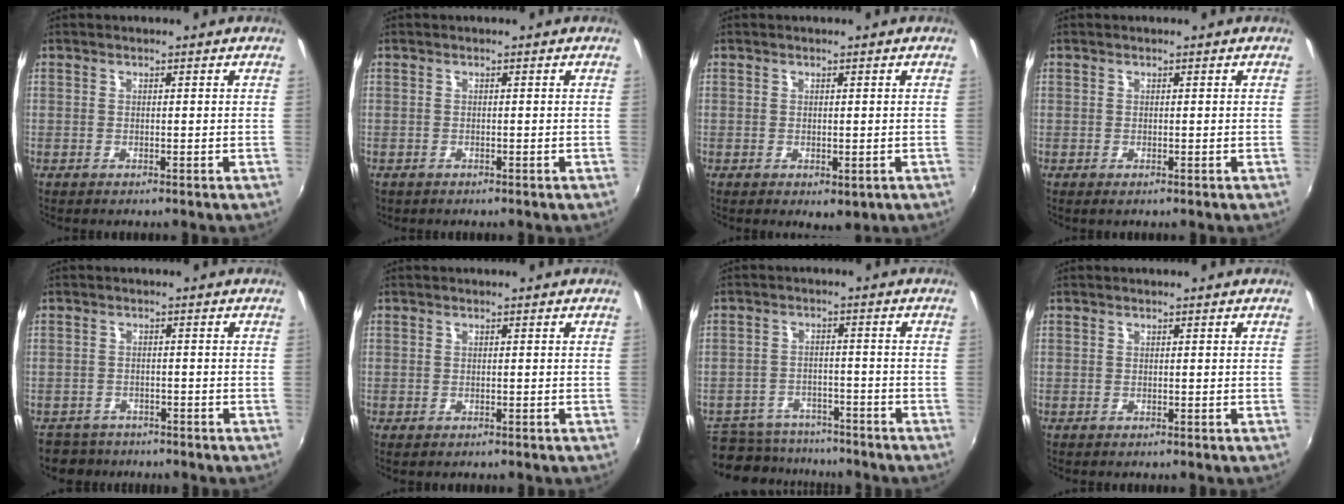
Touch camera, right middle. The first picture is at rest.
{"total": 0.8, "force": [-0.5, 0.5, 0.2], "torque": [-0.007, -0.003, -0.009]}
{"total": 1.7, "force": [0.0, 1.1, 1.2], "torque": [-0.017, -0.006, 0.003]}
{"total": 0.0}
{"total": 4.4, "force": [-3.6, 2.5, 0.1], "torque": [-0.017, 0.005, -0.064]}
{"total": 0.5, "force": [-0.3, 0.3, 0.2], "torque": [-0.005, -0.004, -0.007]}
{"total": 10.7, "force": [-8.9, 5.6, 2.4], "torque": [-0.073, 0.011, -0.128]}
{"total": 0.0}